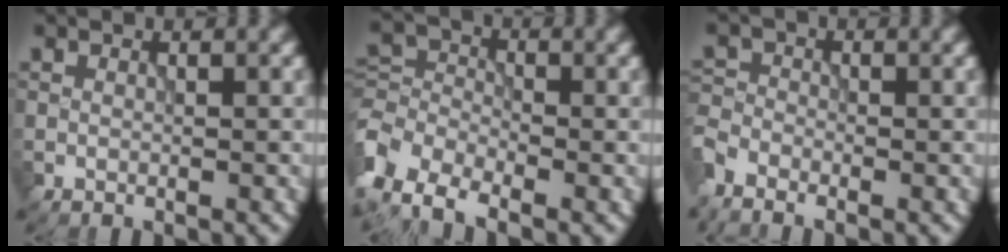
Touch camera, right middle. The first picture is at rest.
{"total": 4.6, "force": [-2.8, 2.8, 2.5], "torque": [-0.046, 0.002, -0.067]}
{"total": 2.8, "force": [-2.3, 1.1, 1.1], "torque": [-0.032, -0.008, -0.055]}